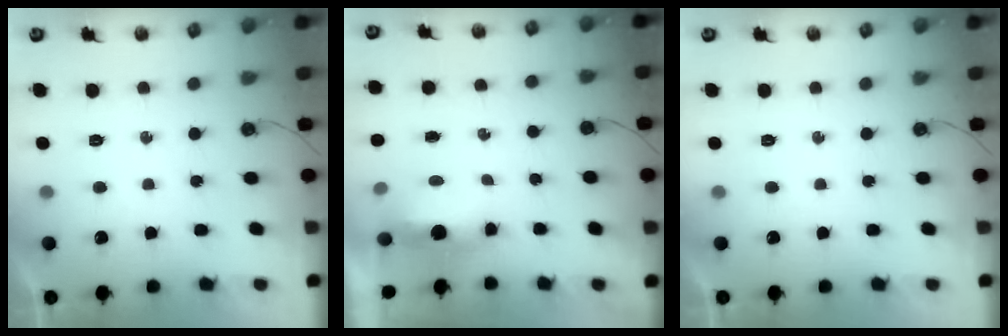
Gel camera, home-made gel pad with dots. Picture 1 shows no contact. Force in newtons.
{"total": 6.5, "press": 5.2, "slide": 3.8}
{"total": 0.0}